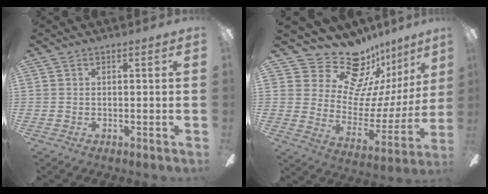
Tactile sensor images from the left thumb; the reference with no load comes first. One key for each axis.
{"total": 19.9, "fx": 16.3, "fy": 9.6, "fz": 6.3, "tx": -0.111, "ty": -0.127, "tz": 0.296}